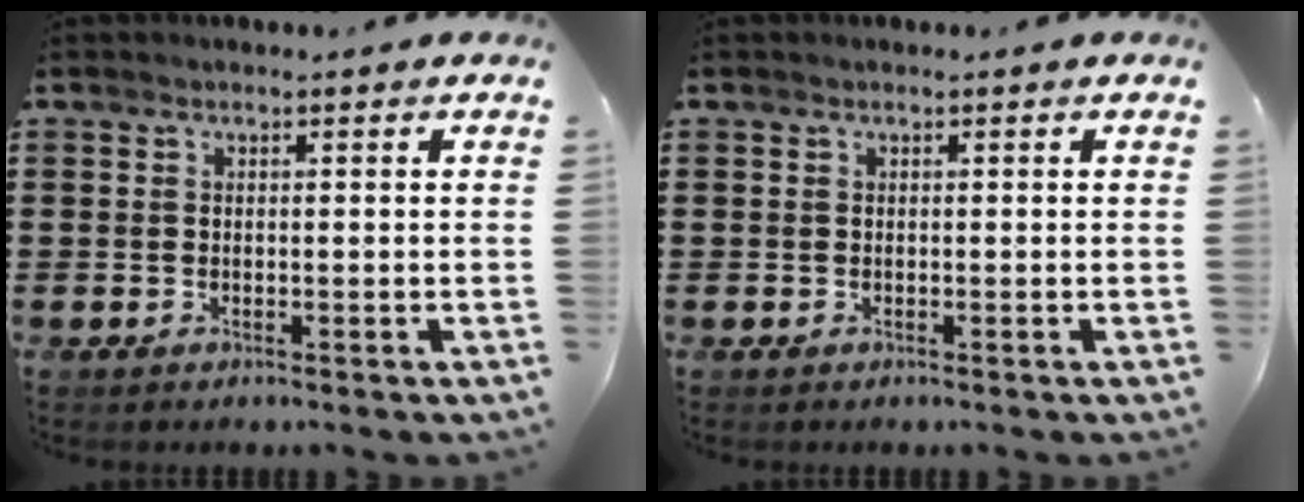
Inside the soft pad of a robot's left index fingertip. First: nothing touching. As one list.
[{"total": 0.0}]